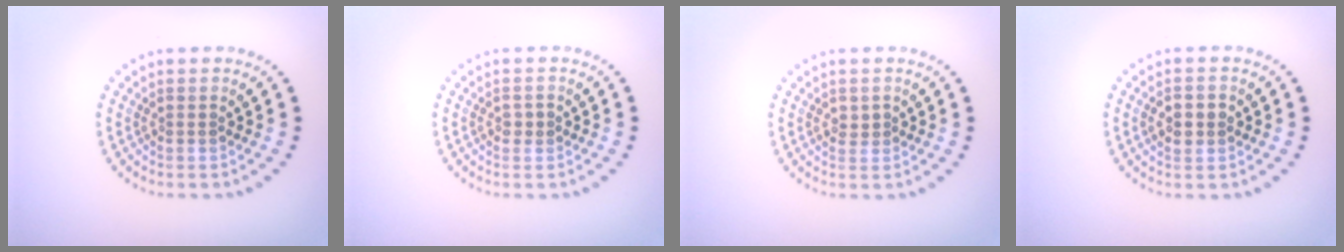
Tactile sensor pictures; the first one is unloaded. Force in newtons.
{"total": 0.9, "press": 0.9, "slide": 0.0}
{"total": 1.0, "press": 1.0, "slide": 0.3}
{"total": 2.7, "press": 2.7, "slide": 0.1}